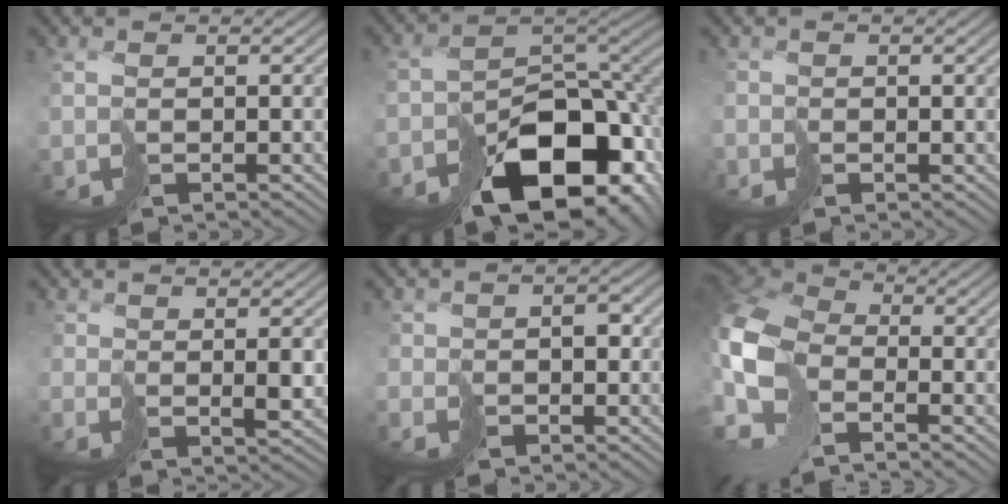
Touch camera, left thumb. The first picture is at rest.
{"total": 14.7, "force": [-8.6, 8.4, 8.5], "torque": [-0.121, -0.035, -0.125]}
{"total": 1.1, "force": [-0.4, 0.3, -0.9], "torque": [0.025, -0.003, -0.015]}
{"total": 1.5, "force": [1.3, 0.4, 0.5], "torque": [-0.008, -0.004, 0.030]}
{"total": 2.4, "force": [-0.8, 2.2, 0.1], "torque": [0.011, 0.002, -0.020]}
{"total": 11.5, "force": [-3.6, 7.5, 7.9], "torque": [-0.204, -0.011, -0.074]}